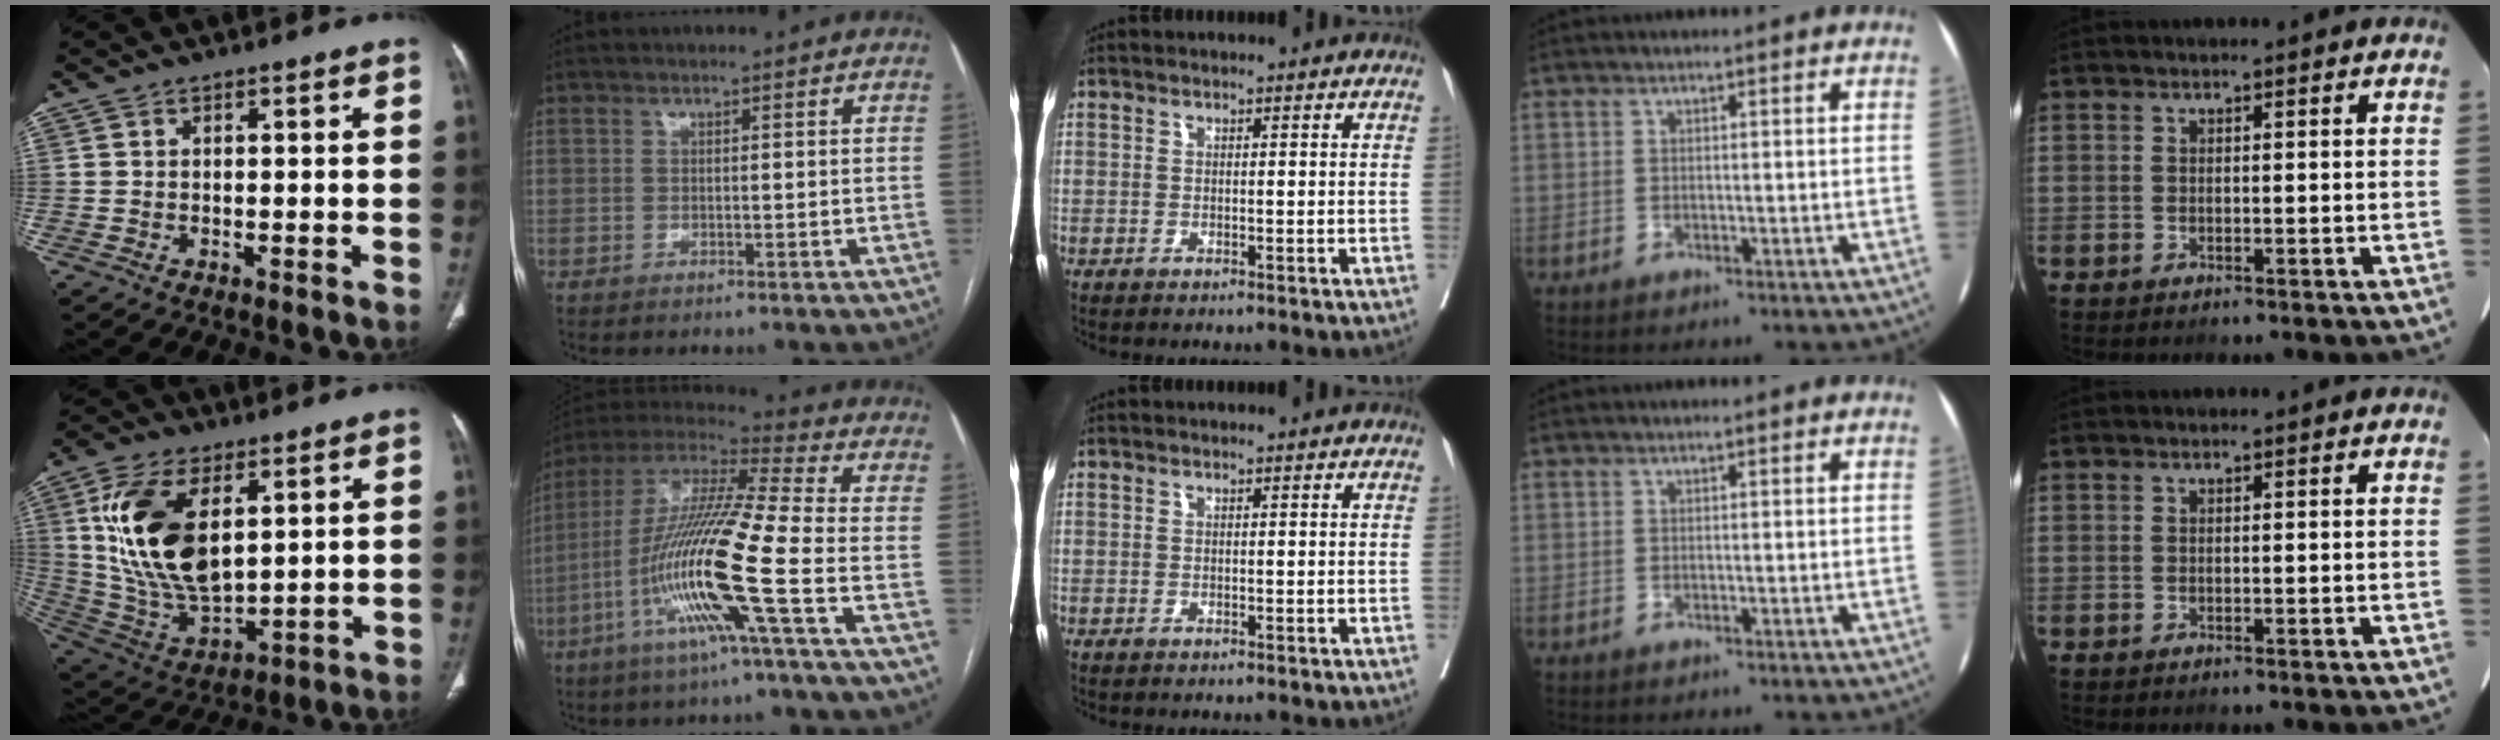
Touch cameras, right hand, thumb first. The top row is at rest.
{"thumb": {"total": 20.0, "force": [5.6, 10.6, 15.9], "torque": [-0.295, -0.024, 0.116]}, "index": {"total": 18.4, "force": [-5.7, -0.6, 17.5], "torque": [-0.352, -0.011, -0.120]}}